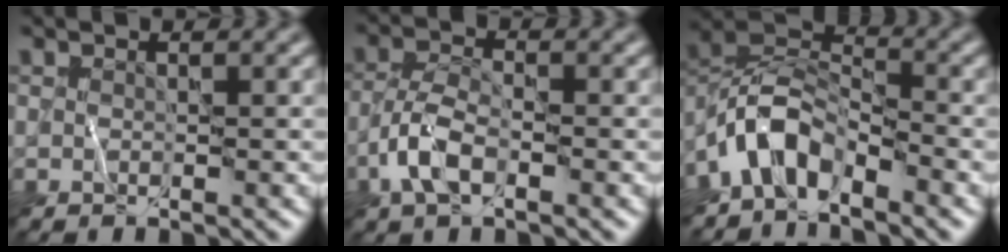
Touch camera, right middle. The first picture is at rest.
{"total": 3.4, "force": [-1.5, 1.6, 2.6], "torque": [-0.054, 0.007, -0.040]}
{"total": 5.1, "force": [-3.4, 2.6, 2.9], "torque": [-0.045, 0.007, -0.077]}